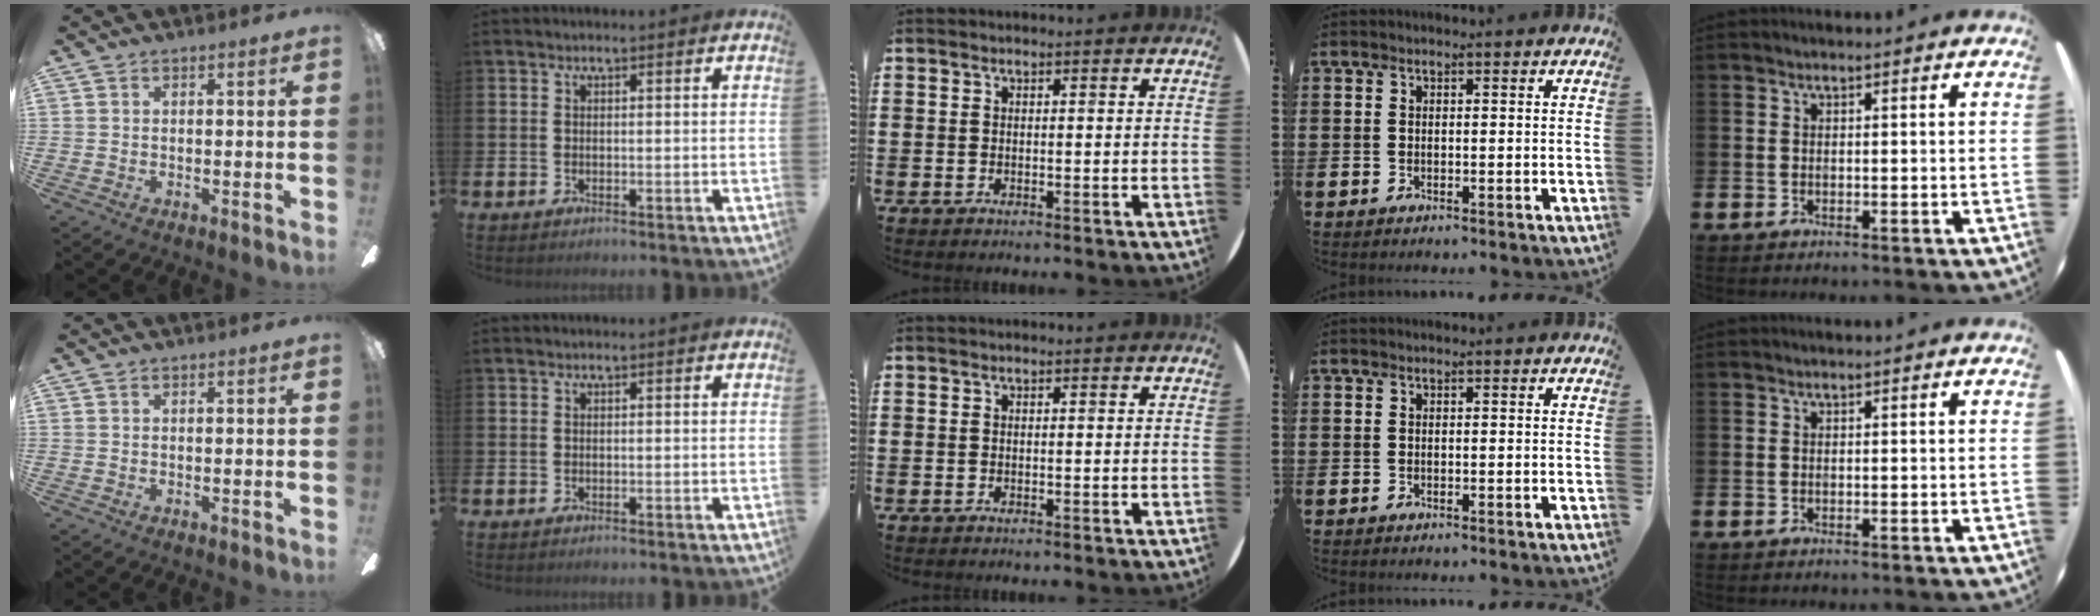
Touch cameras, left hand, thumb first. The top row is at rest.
{}